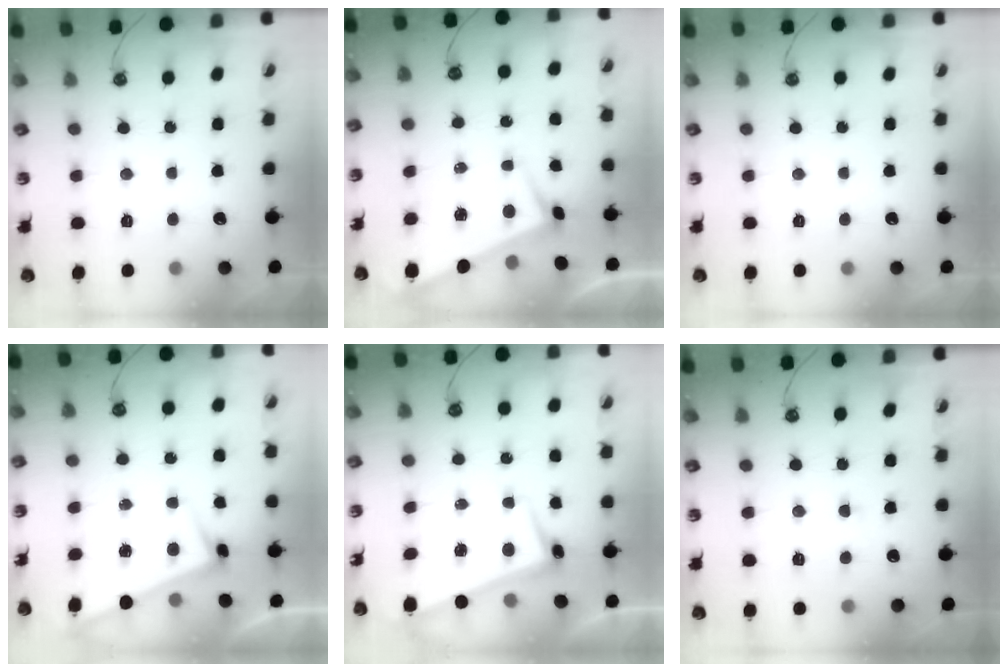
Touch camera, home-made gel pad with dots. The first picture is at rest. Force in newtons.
{"total": 3.8, "press": 3.8, "slide": 0.2}
{"total": 0.0}
{"total": 2.4, "press": 2.4, "slide": 0.1}
{"total": 2.6, "press": 2.5, "slide": 0.8}
{"total": 1.0, "press": 0.8, "slide": 0.5}